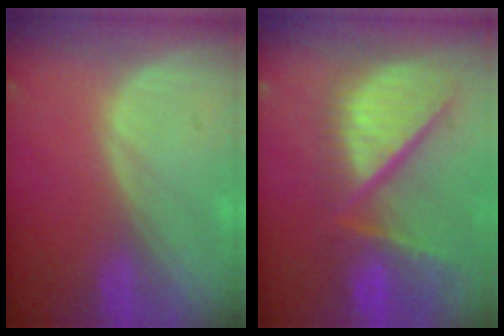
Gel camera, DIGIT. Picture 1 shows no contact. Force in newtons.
{"total": 12.8, "press": 10.6, "slide": 7.2}